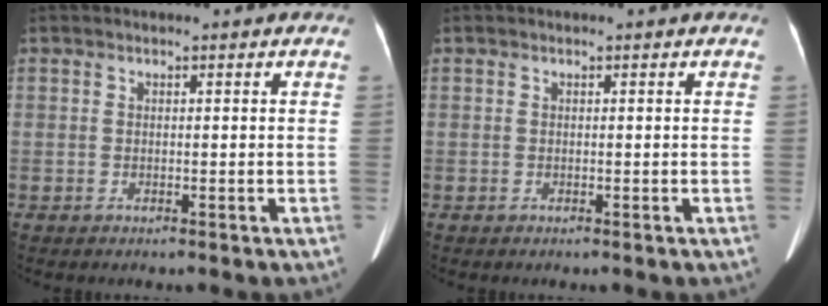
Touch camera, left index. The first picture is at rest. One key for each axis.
{"total": 0.0}